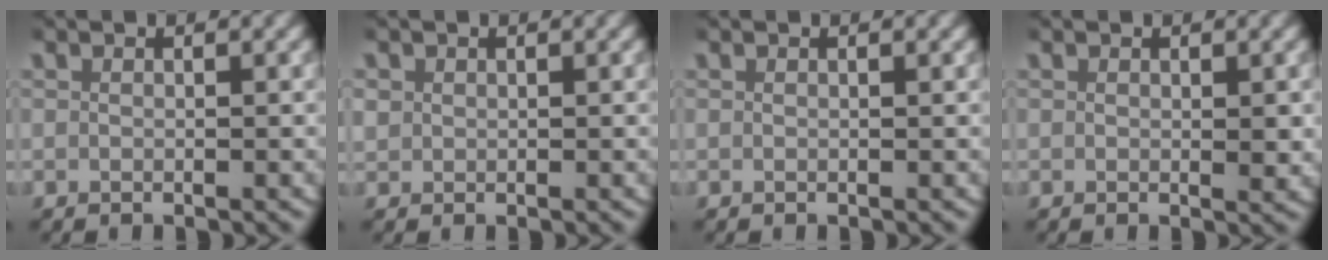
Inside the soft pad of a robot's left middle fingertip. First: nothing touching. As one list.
[{"total": 1.4, "force": [0.4, 1.3, 0.5], "torque": [-0.021, -0.005, 0.011]}, {"total": 0.0}, {"total": 0.9, "force": [0.3, 0.4, 0.7], "torque": [-0.010, -0.007, 0.006]}]